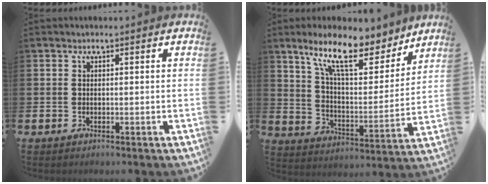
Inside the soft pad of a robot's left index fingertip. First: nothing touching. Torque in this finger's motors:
{"motor_torque": [1.01, -1.13, 1.05, 0.21]}